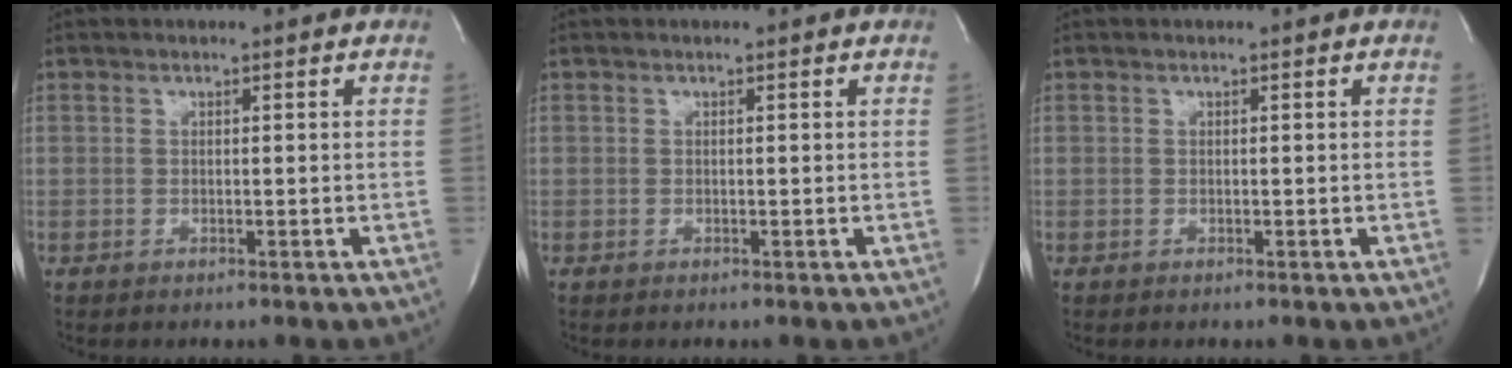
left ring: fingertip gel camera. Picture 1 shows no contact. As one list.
[{"total": 0.0}, {"total": 0.0}]